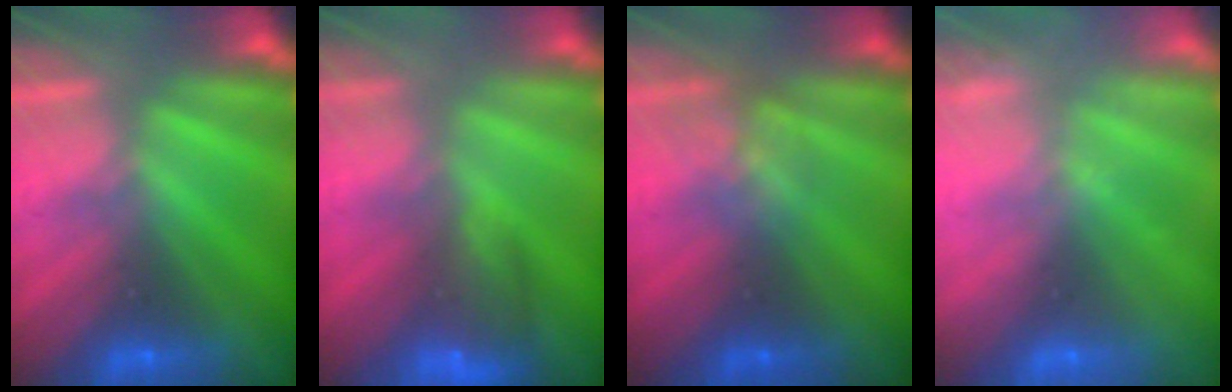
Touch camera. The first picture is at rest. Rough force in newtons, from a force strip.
{"total": 6.2}
{"total": 2.5}
{"total": 2.3}